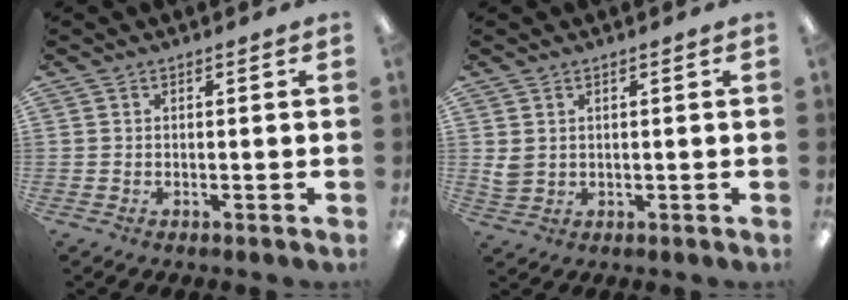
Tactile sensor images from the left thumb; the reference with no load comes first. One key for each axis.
{"total": 2.7, "fx": 1.1, "fy": 2.1, "fz": 1.3, "tx": -0.019, "ty": -0.001, "tz": 0.020}